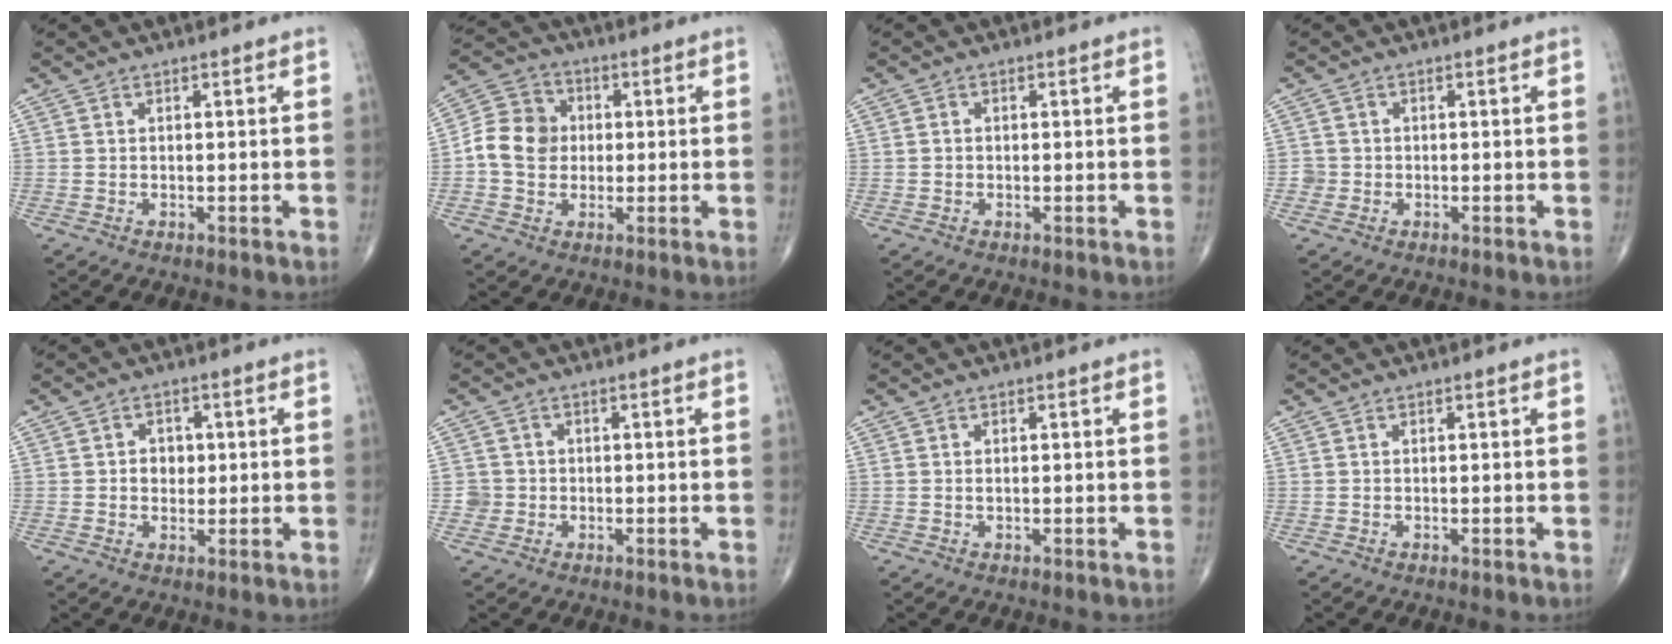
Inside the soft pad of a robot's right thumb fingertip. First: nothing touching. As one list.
[{"total": 9.7, "force": [-0.1, 8.4, 4.9], "torque": [-0.071, 0.023, -0.014]}, {"total": 0.8, "force": [-0.1, 0.7, 0.3], "torque": [-0.004, 0.002, -0.002]}, {"total": 1.6, "force": [-0.4, 1.5, -0.1], "torque": [0.014, 0.008, -0.013]}, {"total": 3.9, "force": [0.4, 3.2, 2.3], "torque": [-0.007, 0.003, 0.004]}, {"total": 2.6, "force": [-0.4, 2.6, 0.0], "torque": [0.021, 0.009, -0.010]}, {"total": 0.6, "force": [0.1, 0.4, 0.5], "torque": [-0.010, 0.003, 0.003]}, {"total": 0.0}]